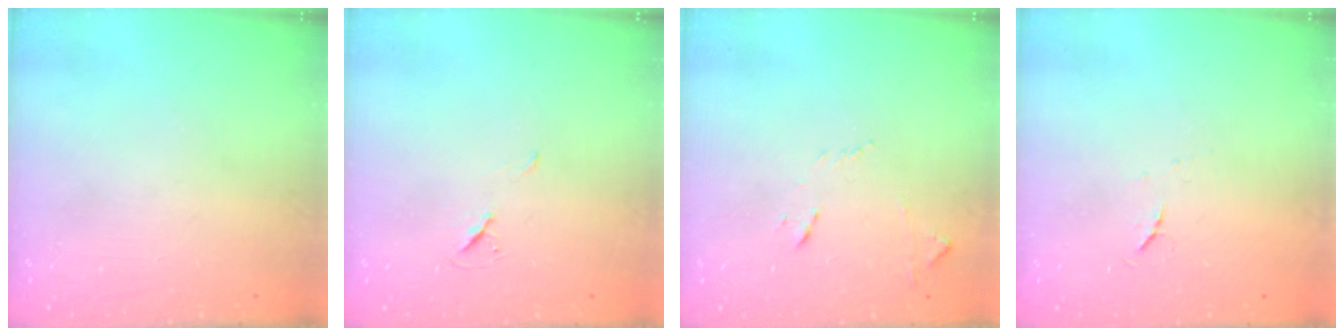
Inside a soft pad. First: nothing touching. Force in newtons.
{"total": 4.9, "press": 4.4, "slide": 2.2}
{"total": 7.8, "press": 7.8, "slide": 0.6}
{"total": 3.6, "press": 3.6, "slide": 0.6}